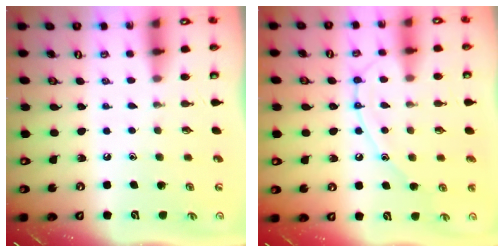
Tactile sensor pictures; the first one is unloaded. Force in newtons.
{"total": 12.0, "press": 11.9, "slide": 1.1}